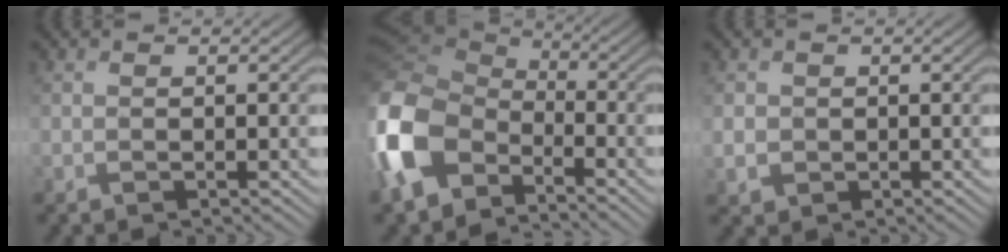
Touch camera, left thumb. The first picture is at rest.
{"total": 13.2, "force": [-5.4, 8.8, 8.2], "torque": [-0.234, -0.024, -0.119]}
{"total": 2.3, "force": [0.1, 2.2, 0.6], "torque": [-0.024, -0.007, 0.001]}